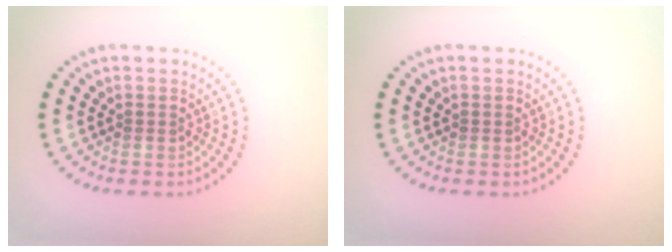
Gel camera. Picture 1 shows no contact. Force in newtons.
{"total": 0.0}